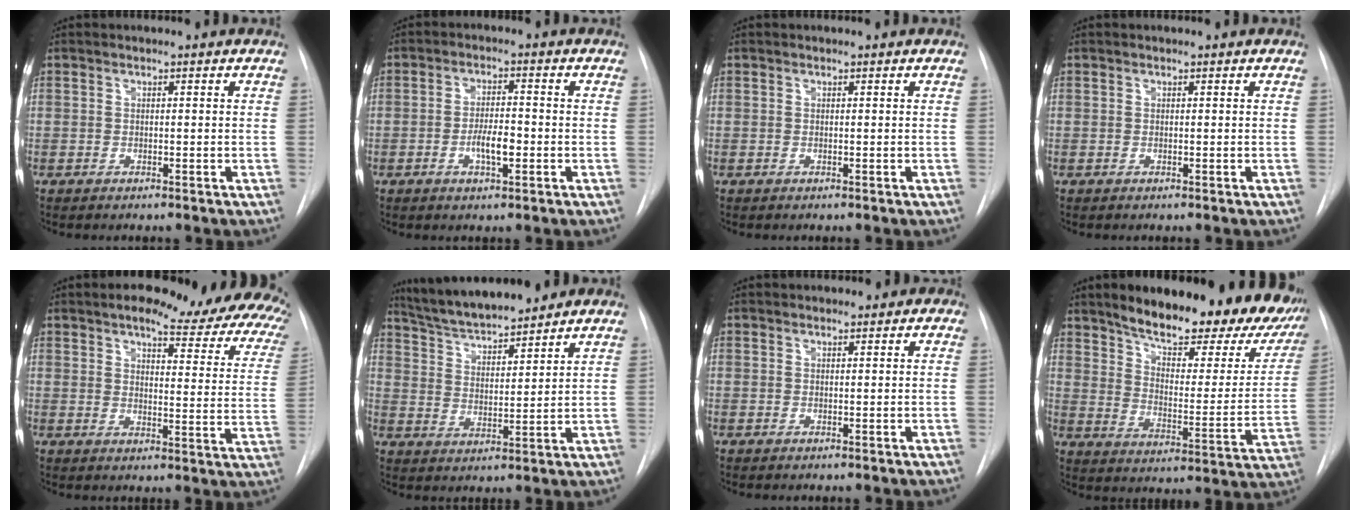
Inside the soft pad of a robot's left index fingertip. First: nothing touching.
{"total": 4.5, "force": [-1.4, 1.4, 4.1], "torque": [-0.074, 0.002, -0.022]}
{"total": 0.0}
{"total": 0.0}
{"total": 21.2, "force": [16.2, 5.3, 12.6], "torque": [-0.144, -0.026, 0.169]}
{"total": 11.0, "force": [10.0, 1.1, 4.2], "torque": [-0.073, 0.013, 0.182]}
{"total": 0.6, "force": [0.4, 0.4, 0.1], "torque": [0.003, -0.001, 0.002]}
{"total": 26.4, "force": [20.8, 7.5, 14.4], "torque": [-0.200, -0.034, 0.263]}